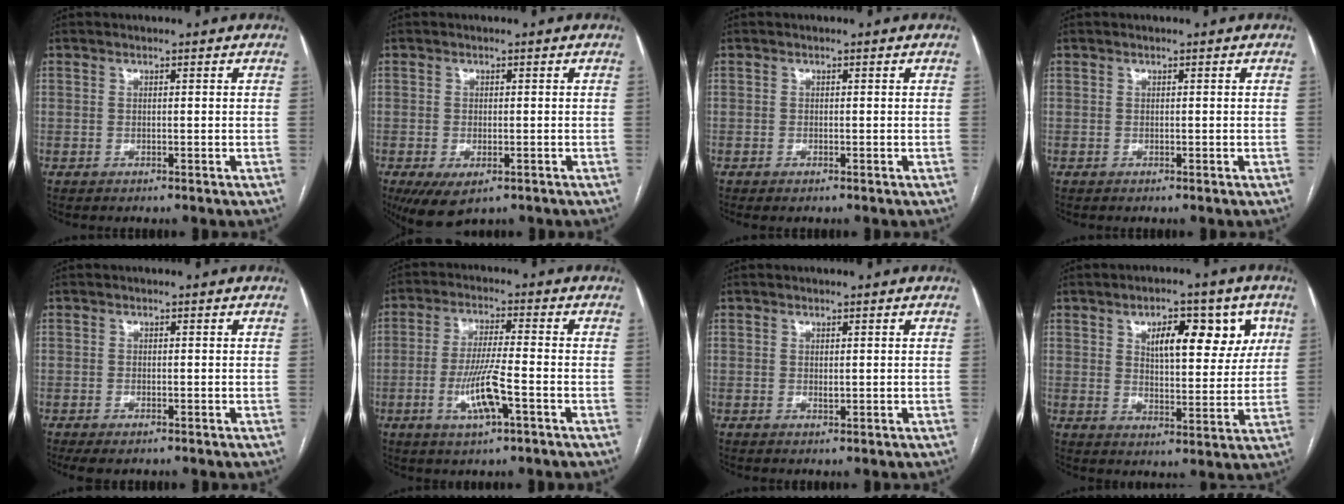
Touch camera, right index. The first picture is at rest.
{"total": 5.6, "force": [-3.1, 2.6, 3.9], "torque": [-0.065, -0.010, -0.043]}
{"total": 0.6, "force": [-0.4, 0.1, 0.3], "torque": [-0.003, 0.001, -0.005]}
{"total": 0.0}
{"total": 2.3, "force": [-1.5, 0.9, 1.5], "torque": [-0.026, -0.003, -0.015]}
{"total": 6.7, "force": [-2.3, 0.8, 6.2], "torque": [-0.122, -0.007, -0.040]}
{"total": 0.6, "force": [0.1, 0.3, 0.5], "torque": [-0.010, -0.003, 0.005]}
{"total": 10.9, "force": [4.6, 4.9, 8.6], "torque": [-0.116, 0.016, 0.072]}